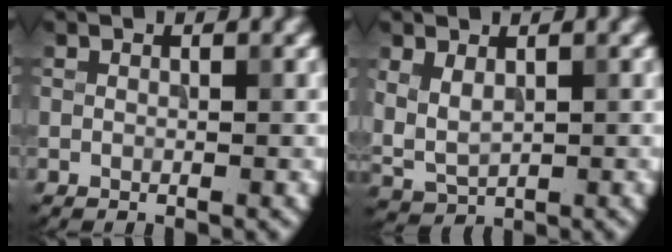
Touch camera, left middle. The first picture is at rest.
{"total": 2.7, "force": [0.8, 1.7, 2.0], "torque": [-0.050, -0.003, 0.022]}